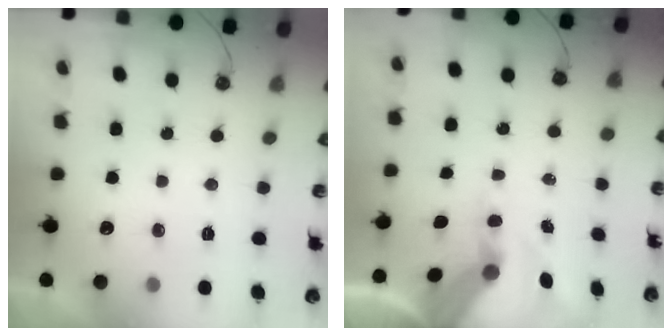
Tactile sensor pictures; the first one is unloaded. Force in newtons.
{"total": 13.1, "press": 13.0, "slide": 1.5}